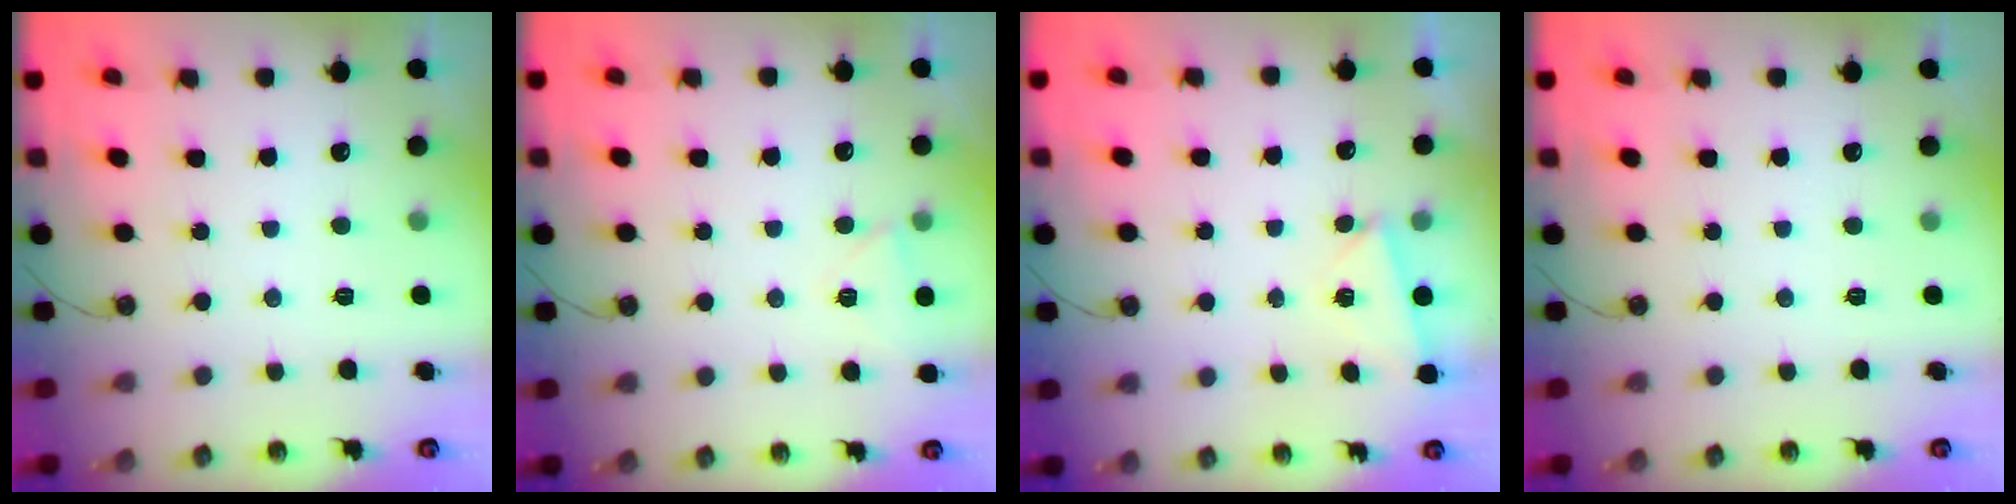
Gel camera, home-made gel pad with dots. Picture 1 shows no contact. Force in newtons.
{"total": 4.0, "press": 4.0, "slide": 0.3}
{"total": 2.6, "press": 1.6, "slide": 2.0}
{"total": 0.0}